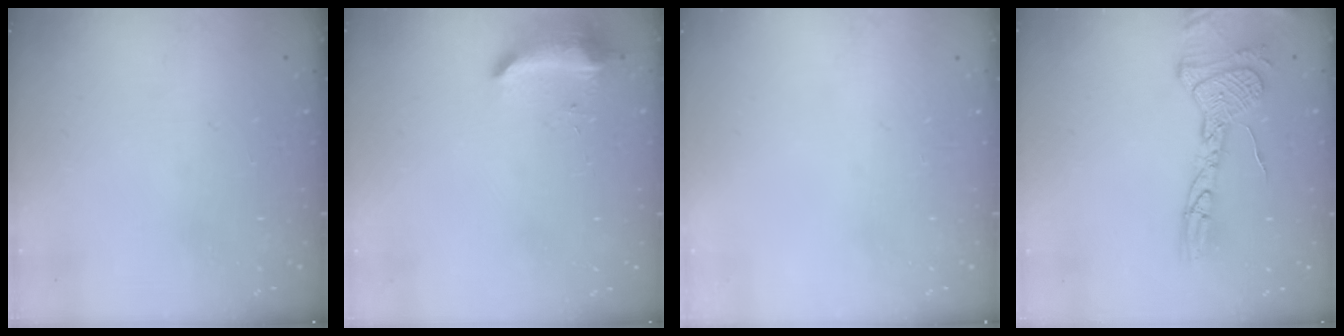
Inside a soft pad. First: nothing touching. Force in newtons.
{"total": 8.4, "press": 8.4, "slide": 0.4}
{"total": 0.0}
{"total": 17.0, "press": 17.0, "slide": 1.6}